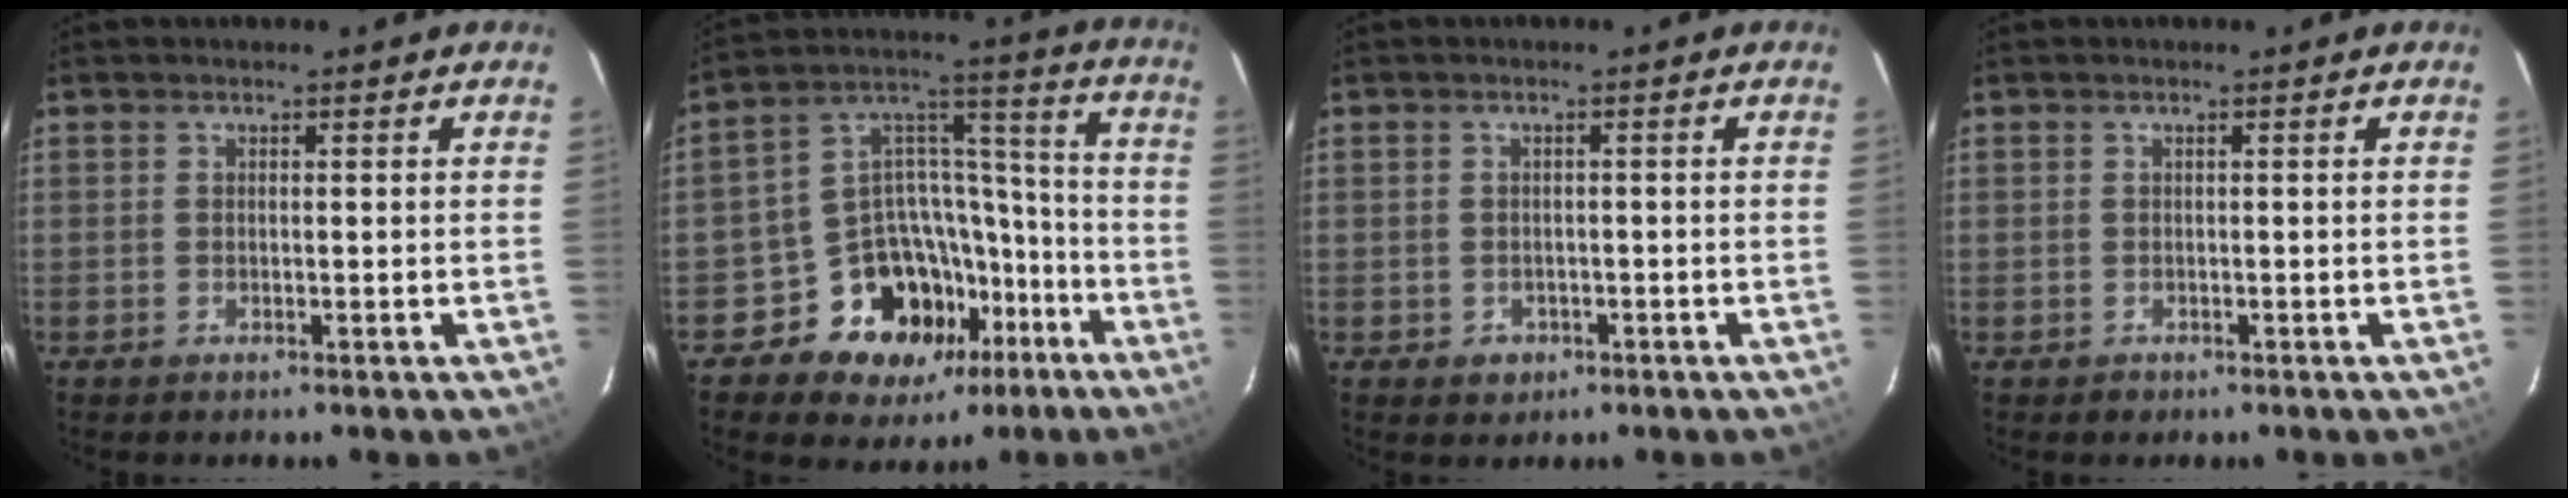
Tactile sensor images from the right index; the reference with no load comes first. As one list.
[{"total": 17.3, "force": [-10.2, 12.5, 6.2], "torque": [-0.117, 0.069, -0.138]}, {"total": 2.8, "force": [-0.8, 2.6, 0.5], "torque": [-0.012, 0.003, -0.006]}, {"total": 1.2, "force": [-0.4, 1.1, 0.0], "torque": [0.002, 0.003, -0.002]}]